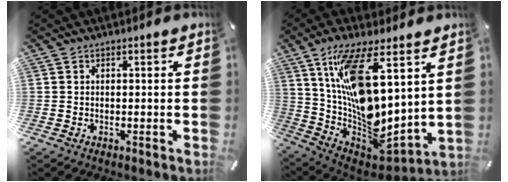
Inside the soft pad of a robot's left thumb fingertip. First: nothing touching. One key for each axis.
{"total": 17.4, "fx": 6.4, "fy": 6.6, "fz": 14.7, "tx": -0.250, "ty": -0.070, "tz": 0.112}